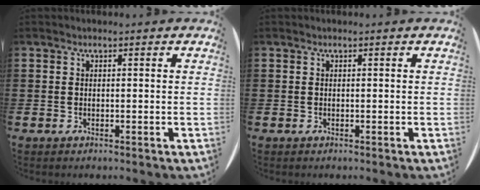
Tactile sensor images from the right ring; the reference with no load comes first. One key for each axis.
{"total": 0.0}